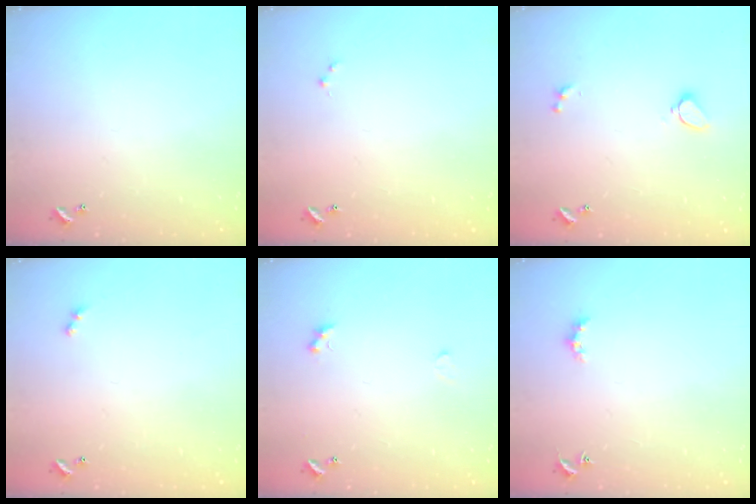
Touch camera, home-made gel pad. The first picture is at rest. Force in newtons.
{"total": 0.0}
{"total": 2.9, "press": 2.3, "slide": 1.9}
{"total": 2.5, "press": 2.4, "slide": 0.5}
{"total": 1.9, "press": 1.7, "slide": 0.7}
{"total": 2.2, "press": 2.1, "slide": 0.5}